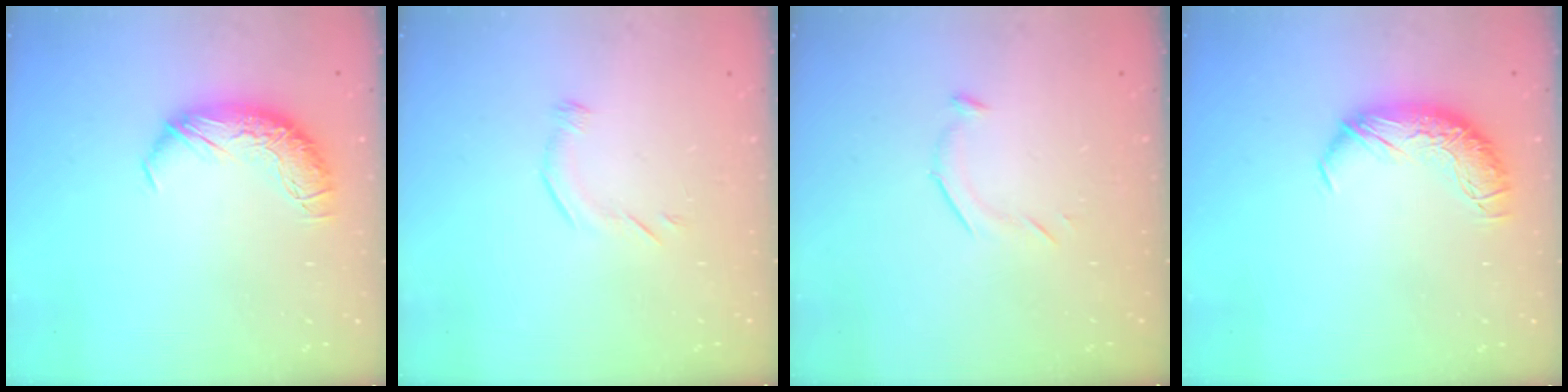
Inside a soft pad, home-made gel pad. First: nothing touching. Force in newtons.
{"total": 5.1, "press": 5.0, "slide": 0.6}
{"total": 6.5, "press": 6.5, "slide": 1.0}
{"total": 0.0}